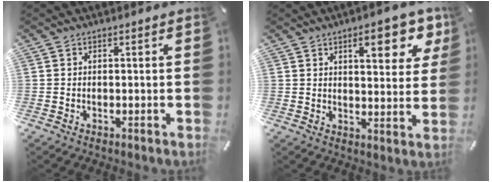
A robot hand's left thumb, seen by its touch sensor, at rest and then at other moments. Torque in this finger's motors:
{"motor_torque": [1.74, 1.68, 0.98, -0.93, 0.29]}